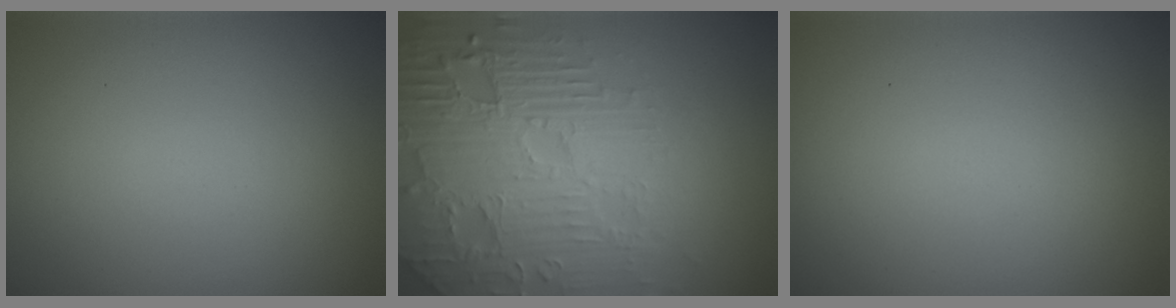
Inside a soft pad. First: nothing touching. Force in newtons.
{"total": 7.0, "press": 5.7, "slide": 4.1}
{"total": 0.0}